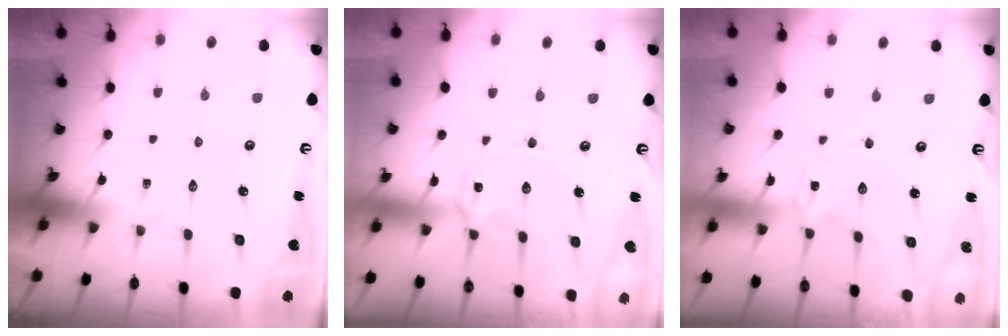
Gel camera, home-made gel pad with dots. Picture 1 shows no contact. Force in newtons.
{"total": 3.0, "press": 3.0, "slide": 0.3}
{"total": 0.0}